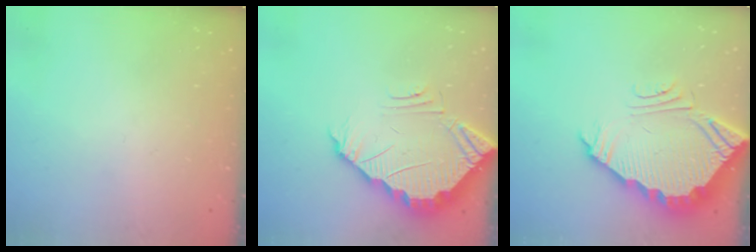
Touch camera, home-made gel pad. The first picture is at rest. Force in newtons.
{"total": 4.0, "press": 4.0, "slide": 0.2}
{"total": 5.8, "press": 5.8, "slide": 0.5}